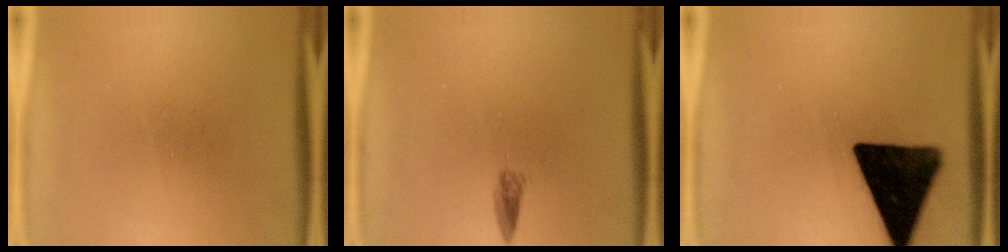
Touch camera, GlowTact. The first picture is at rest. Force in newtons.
{"total": 1.3}
{"total": 16.8}